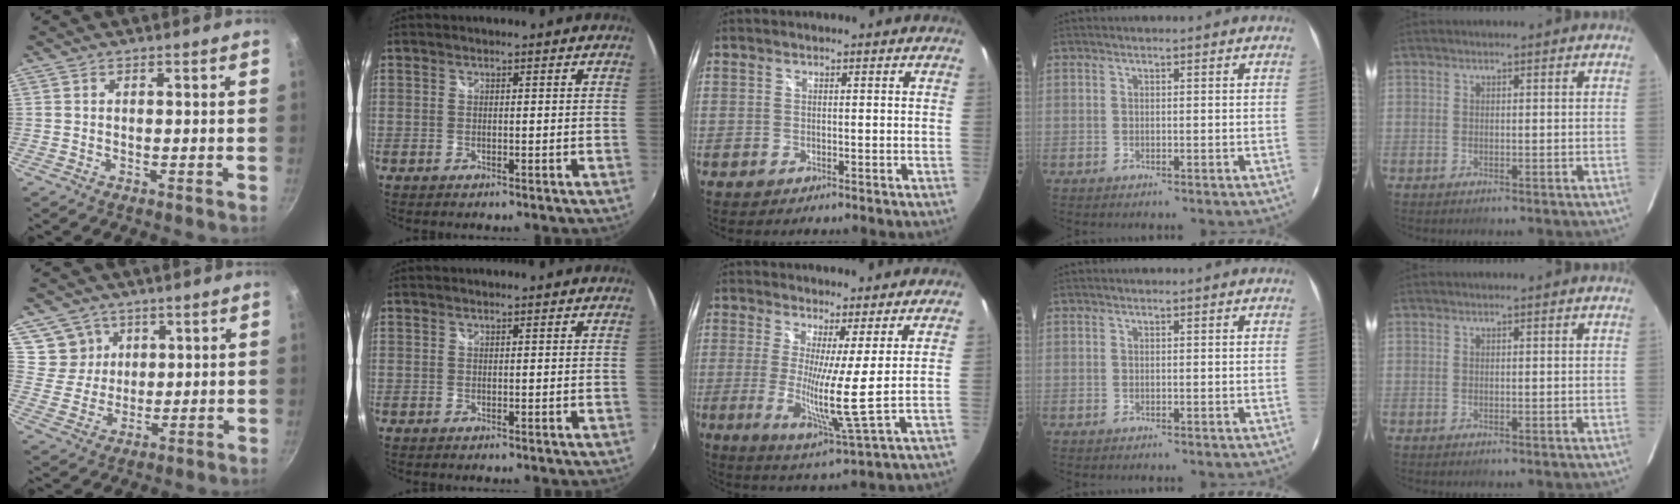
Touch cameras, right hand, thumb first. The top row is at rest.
{"thumb": {"total": 6.7, "force": [3.3, 5.7, 1.2], "torque": [0.002, -0.015, 0.064]}, "middle": {"total": 8.1, "force": [1.5, -1.4, 7.9], "torque": [-0.137, -0.027, 0.016]}}